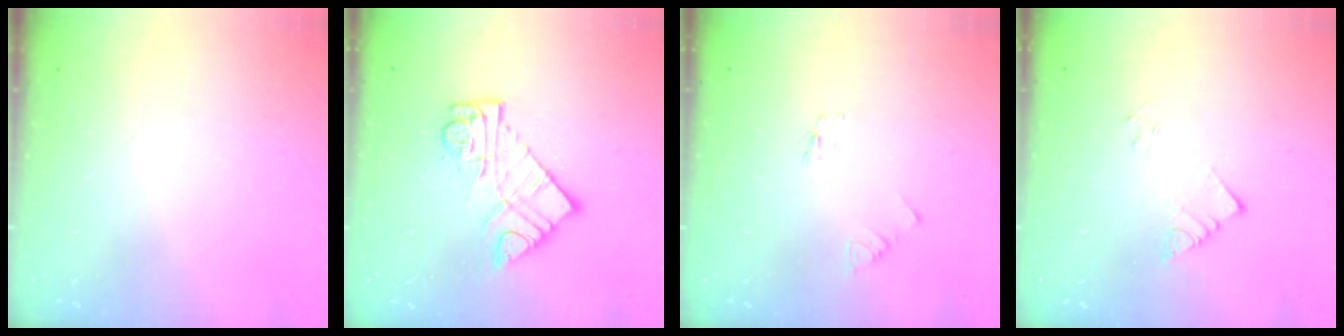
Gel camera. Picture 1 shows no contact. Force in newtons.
{"total": 12.0, "press": 11.9, "slide": 1.1}
{"total": 1.8, "press": 1.8, "slide": 0.2}
{"total": 3.9, "press": 3.9, "slide": 0.2}